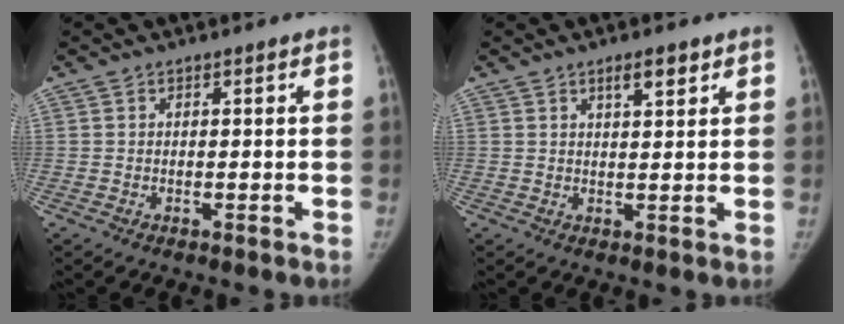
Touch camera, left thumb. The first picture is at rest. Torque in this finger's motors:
{"motor_torque": [0.01, -0.12, 0.65, -0.17, 0.12]}